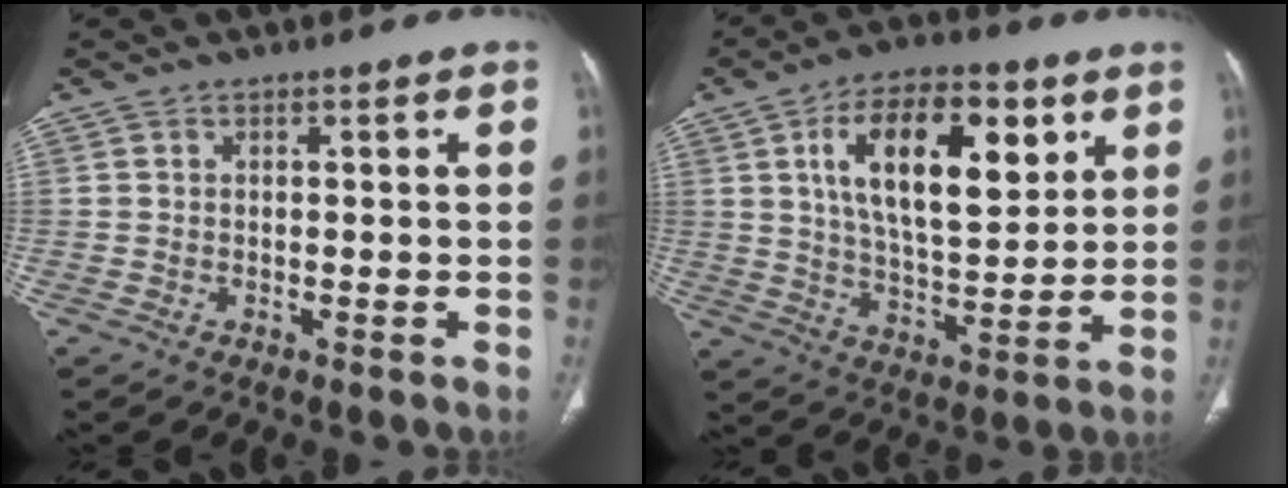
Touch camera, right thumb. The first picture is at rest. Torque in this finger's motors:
{"motor_torque": [-1.12, 1.86, 1.13, 0.78, 0.45]}